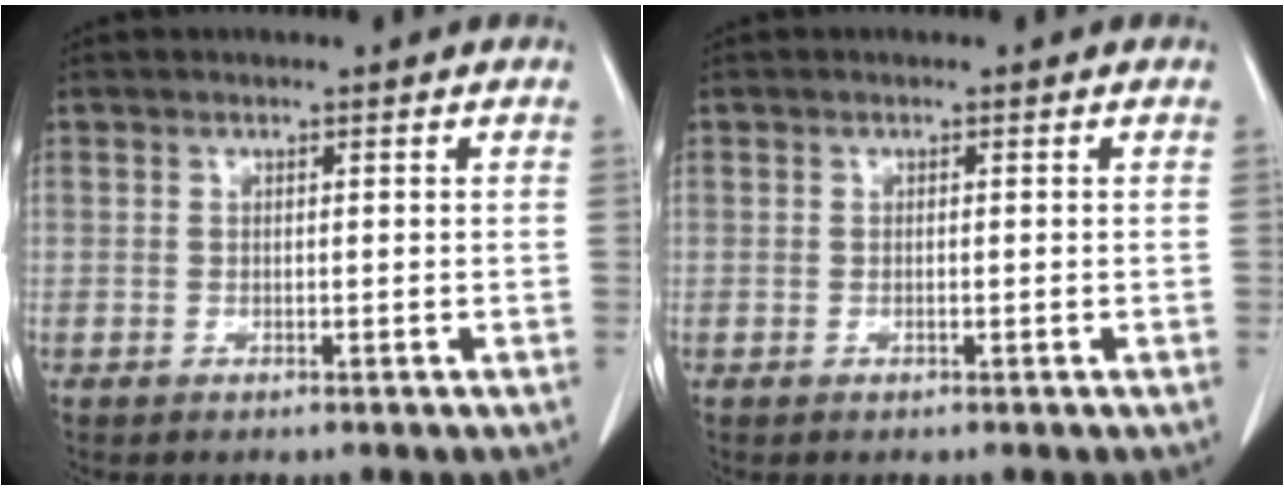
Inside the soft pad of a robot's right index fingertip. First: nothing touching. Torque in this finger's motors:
{"motor_torque": [0.18, -0.09, 0.02, 0.01]}